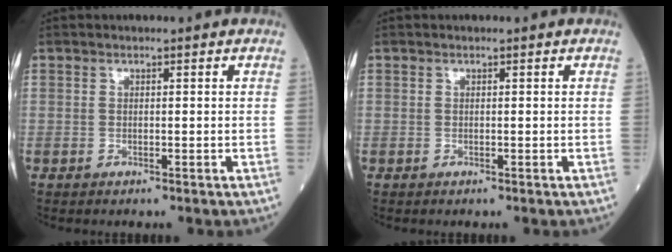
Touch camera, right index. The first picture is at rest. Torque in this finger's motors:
{"motor_torque": [0.00, 0.00, -0.03, 0.00]}